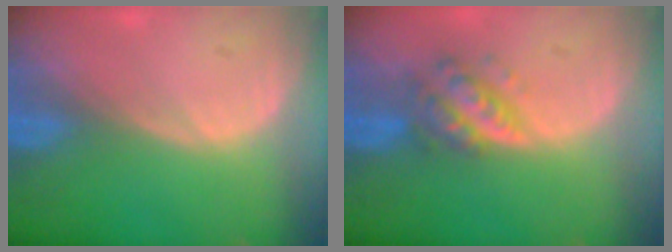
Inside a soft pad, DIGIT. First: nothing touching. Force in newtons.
{"total": 5.7, "press": 5.2, "slide": 2.3}